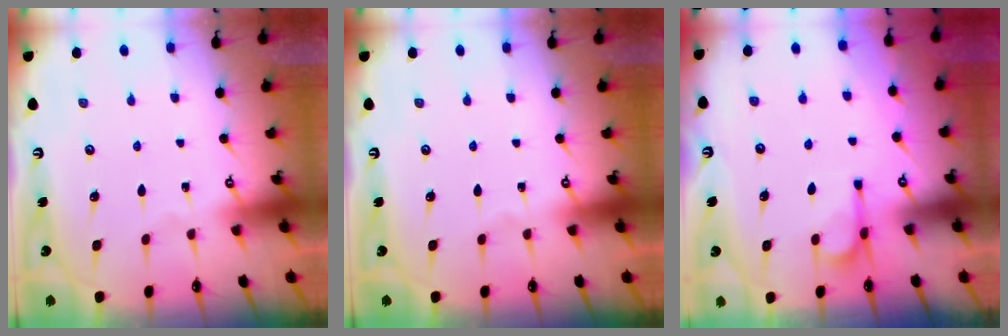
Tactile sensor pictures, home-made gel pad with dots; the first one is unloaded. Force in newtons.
{"total": 0.0}
{"total": 4.3, "press": 4.2, "slide": 0.6}